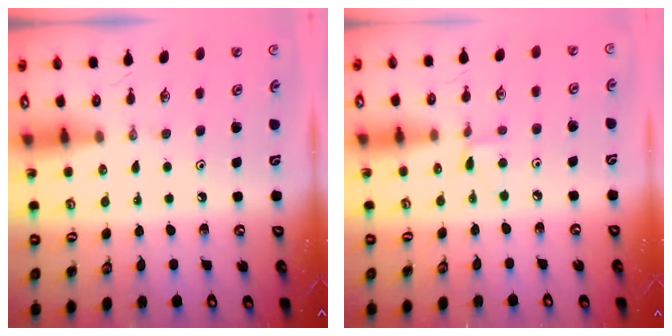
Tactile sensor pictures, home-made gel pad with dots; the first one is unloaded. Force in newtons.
{"total": 4.4, "press": 4.3, "slide": 0.6}